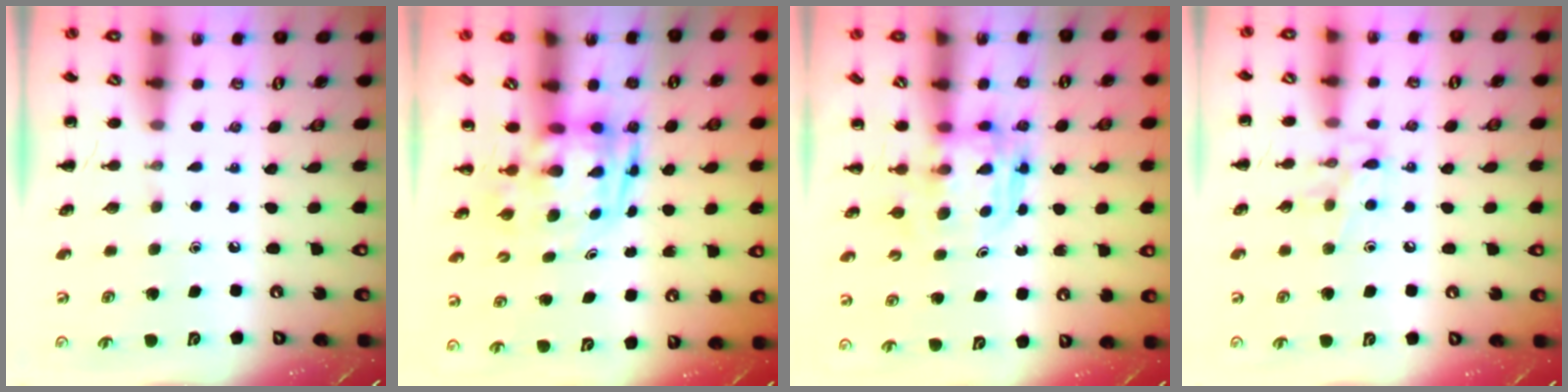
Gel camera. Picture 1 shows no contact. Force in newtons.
{"total": 3.2, "press": 3.1, "slide": 0.7}
{"total": 3.6, "press": 3.6, "slide": 0.2}
{"total": 7.9, "press": 7.9, "slide": 0.5}